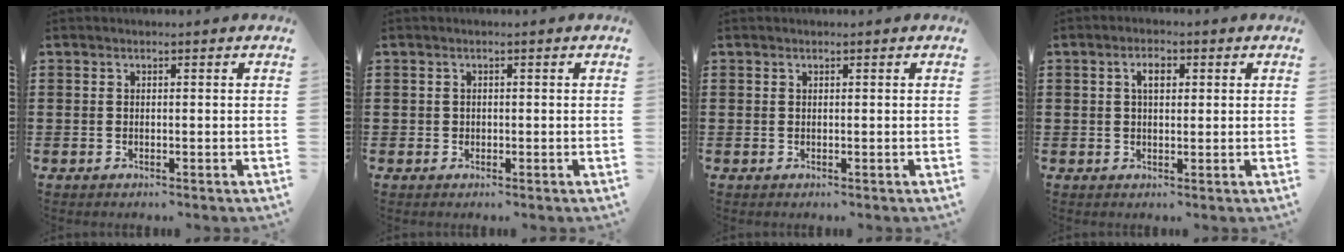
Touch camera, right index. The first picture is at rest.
{"total": 0.6, "force": [0.1, 0.6, 0.1], "torque": [-0.004, 0.004, 0.001]}
{"total": 0.0}
{"total": 2.8, "force": [0.8, 1.3, 2.3], "torque": [-0.041, 0.006, 0.010]}